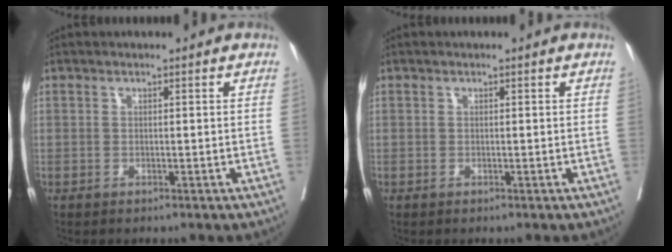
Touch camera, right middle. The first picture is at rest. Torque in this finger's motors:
{"motor_torque": [0.05, -0.21, 0.01, 0.00]}